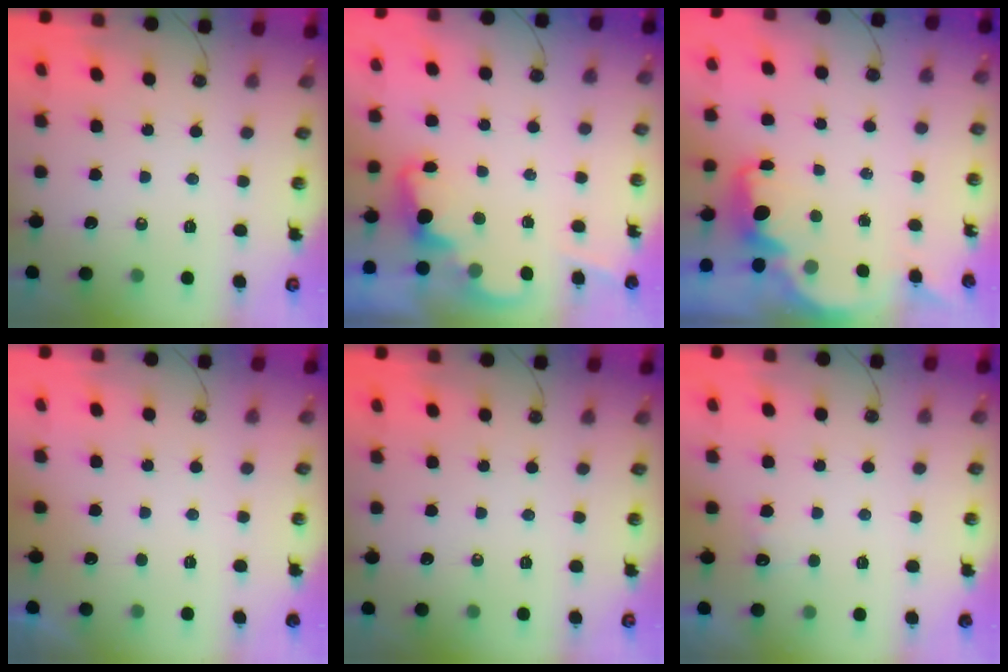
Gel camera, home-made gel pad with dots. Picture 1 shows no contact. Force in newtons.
{"total": 2.3, "press": 2.2, "slide": 0.5}
{"total": 2.4, "press": 2.3, "slide": 0.6}
{"total": 0.0}
{"total": 0.0}
{"total": 3.2, "press": 3.1, "slide": 0.8}